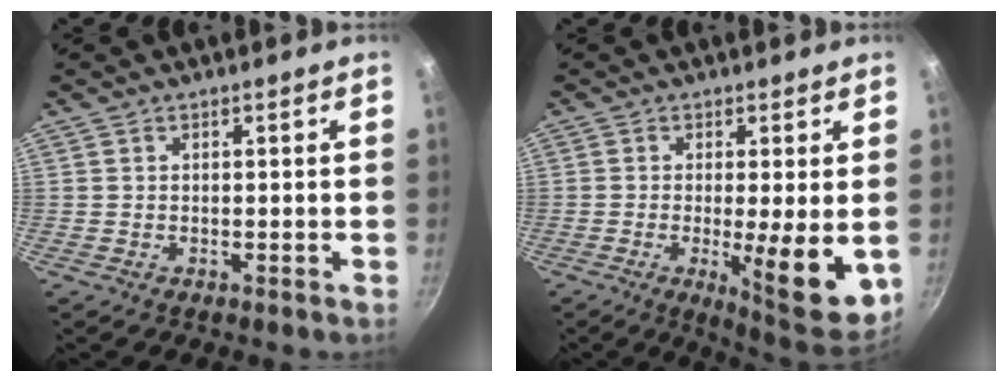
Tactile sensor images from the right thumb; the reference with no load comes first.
{"total": 11.5, "force": [-1.4, 2.4, 11.2], "torque": [-0.149, -0.018, -0.012]}